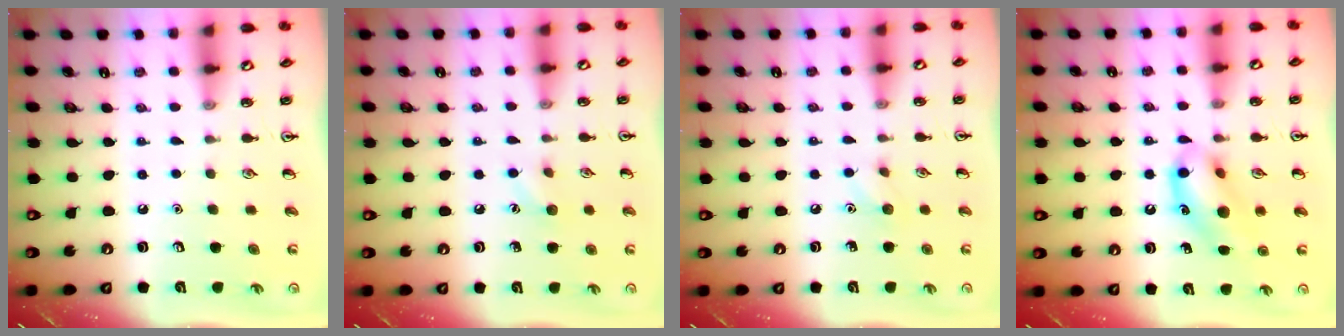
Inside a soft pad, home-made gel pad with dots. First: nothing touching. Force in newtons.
{"total": 5.7, "press": 5.4, "slide": 1.8}
{"total": 6.1, "press": 5.8, "slide": 1.9}
{"total": 12.6, "press": 12.4, "slide": 2.4}